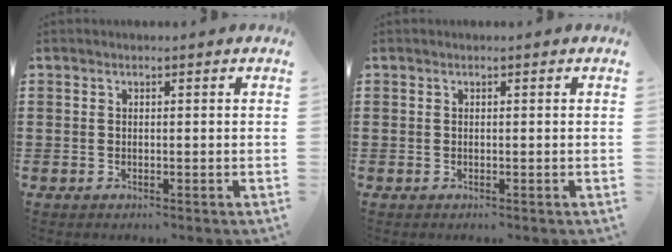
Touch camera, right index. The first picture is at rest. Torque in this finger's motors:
{"motor_torque": [0.00, 0.00, 0.00, 0.00]}